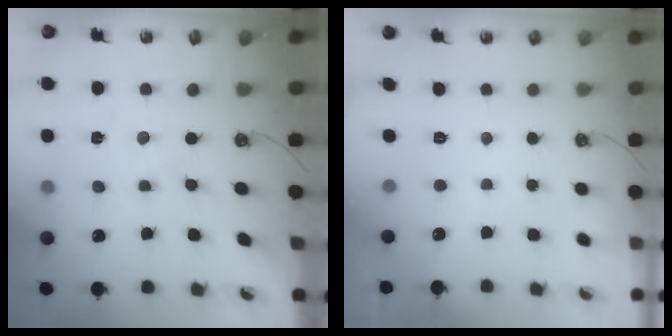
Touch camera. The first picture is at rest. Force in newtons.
{"total": 0.0}